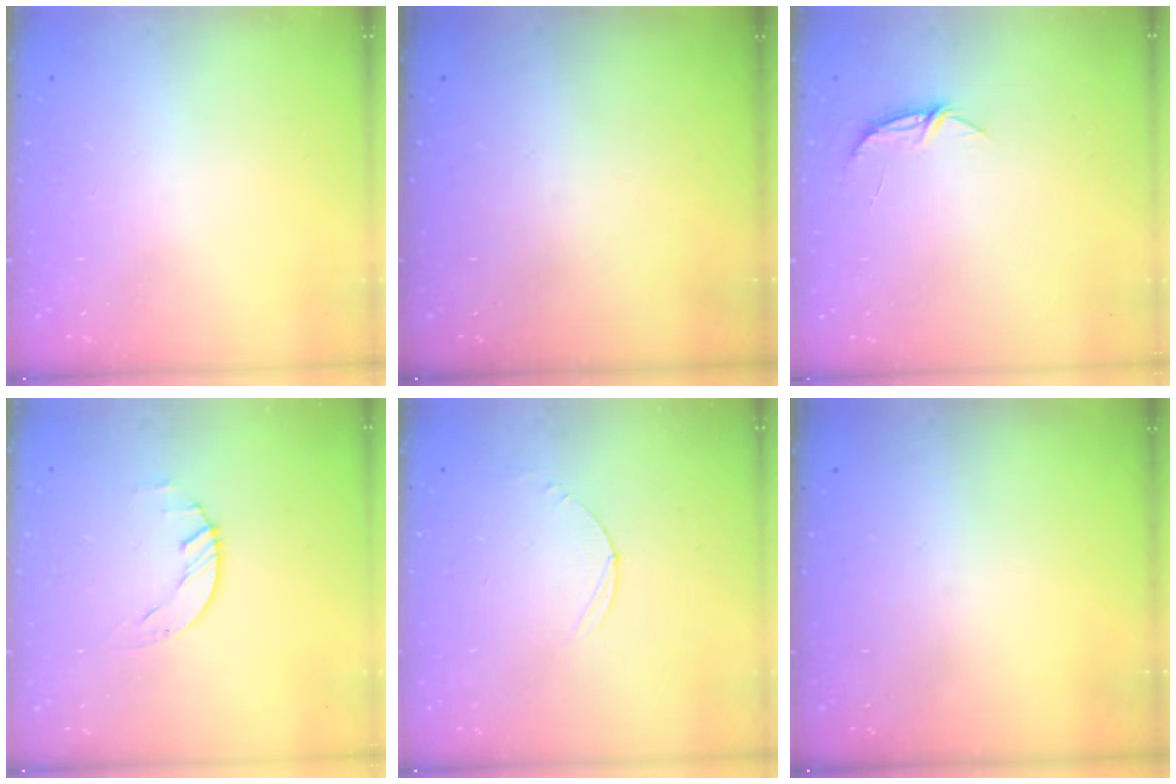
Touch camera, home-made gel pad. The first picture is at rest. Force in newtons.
{"total": 0.0}
{"total": 5.6, "press": 5.6, "slide": 0.4}
{"total": 0.8, "press": 0.8, "slide": 0.2}
{"total": 2.8, "press": 2.8, "slide": 0.3}
{"total": 0.0}